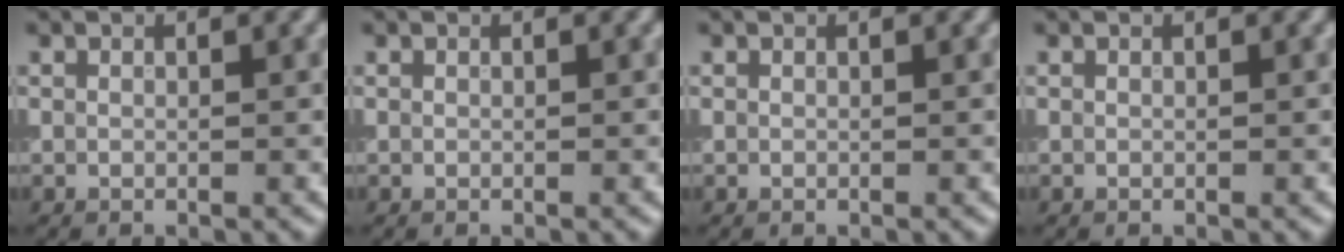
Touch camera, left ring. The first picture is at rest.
{"total": 0.0}
{"total": 0.0}
{"total": 0.0}